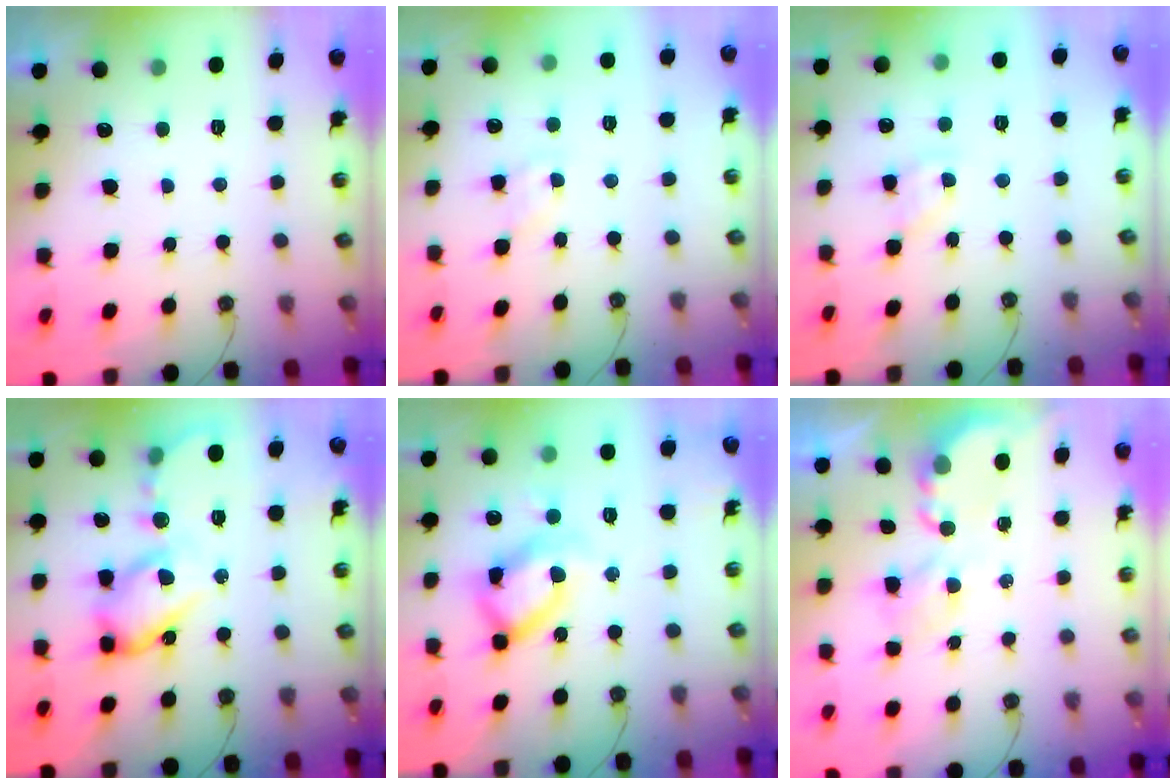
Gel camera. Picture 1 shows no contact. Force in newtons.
{"total": 1.6, "press": 1.6, "slide": 0.2}
{"total": 5.2, "press": 5.2, "slide": 0.2}
{"total": 14.8, "press": 14.7, "slide": 1.6}
{"total": 17.9, "press": 17.8, "slide": 1.4}
{"total": 4.0, "press": 4.0, "slide": 0.1}